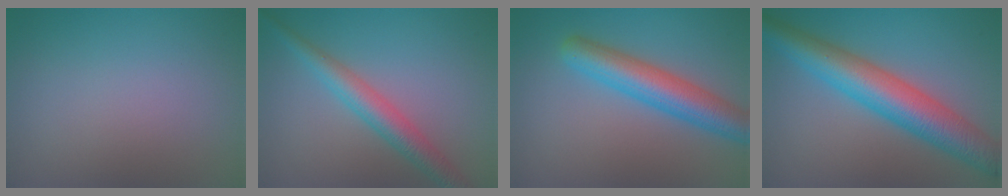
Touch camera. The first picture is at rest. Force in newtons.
{"total": 3.6, "press": 3.6, "slide": 0.1}
{"total": 5.6, "press": 5.6, "slide": 0.1}
{"total": 7.8, "press": 7.8, "slide": 0.0}